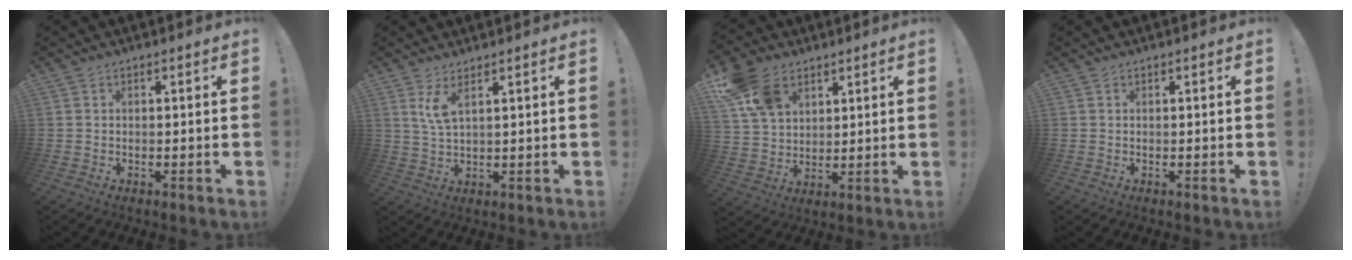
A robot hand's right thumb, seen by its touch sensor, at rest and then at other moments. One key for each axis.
{"total": 5.1, "fx": 3.1, "fy": 1.1, "fz": 3.9, "tx": -0.074, "ty": -0.013, "tz": 0.051}
{"total": 13.6, "fx": 7.4, "fy": 9.4, "fz": 6.5, "tx": -0.129, "ty": -0.023, "tz": 0.149}
{"total": 0.0}